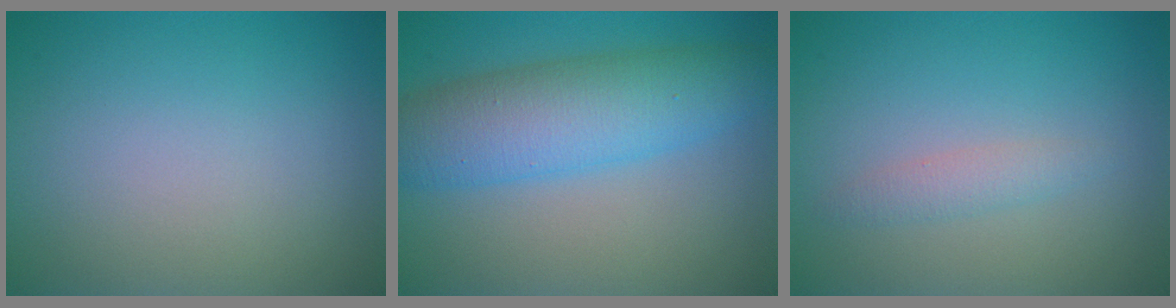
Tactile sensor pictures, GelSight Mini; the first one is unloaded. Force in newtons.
{"total": 7.4, "press": 7.4, "slide": 0.0}
{"total": 1.4, "press": 1.4, "slide": 0.0}